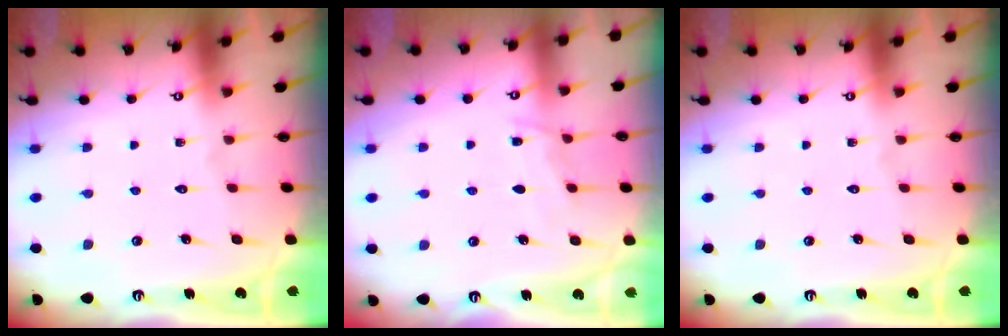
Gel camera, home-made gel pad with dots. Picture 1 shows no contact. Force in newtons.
{"total": 4.6, "press": 4.6, "slide": 0.4}
{"total": 0.0}